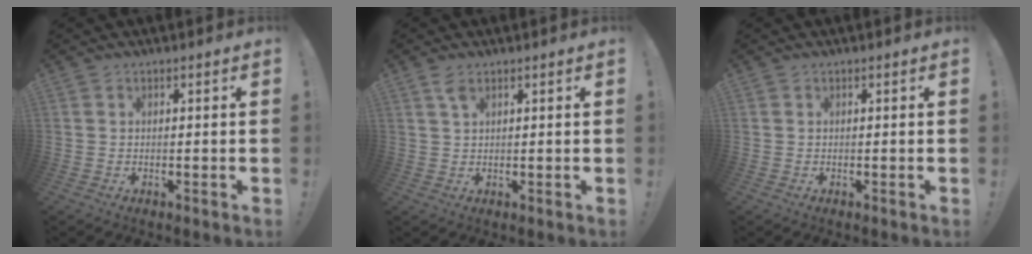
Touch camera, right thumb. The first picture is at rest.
{"total": 2.7, "force": [1.6, 1.1, 1.9], "torque": [-0.039, -0.001, 0.029]}
{"total": 0.0}